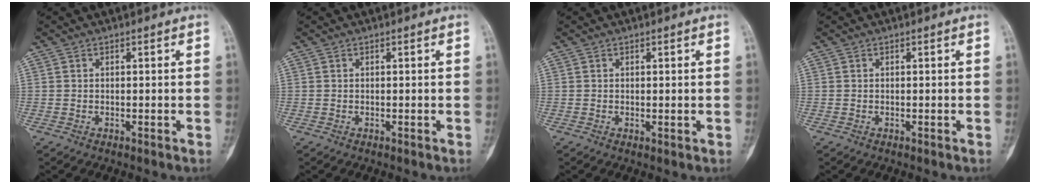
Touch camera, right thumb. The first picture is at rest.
{"total": 0.0}
{"total": 0.6, "force": [0.1, 0.3, 0.5], "torque": [-0.002, -0.001, 0.004]}
{"total": 0.0}